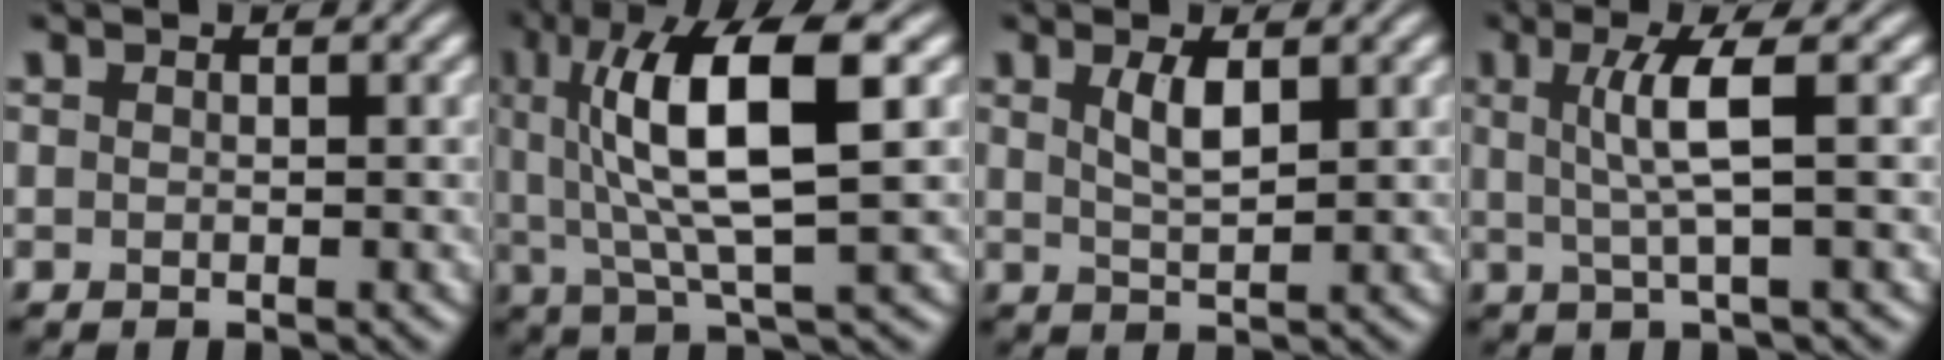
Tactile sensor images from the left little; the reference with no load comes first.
{"total": 10.1, "force": [2.5, 2.6, 9.5], "torque": [-0.163, 0.006, 0.048]}
{"total": 2.4, "force": [1.1, 0.7, 2.1], "torque": [-0.041, -0.001, 0.022]}
{"total": 4.0, "force": [0.7, 0.6, 3.9], "torque": [-0.076, 0.000, 0.014]}